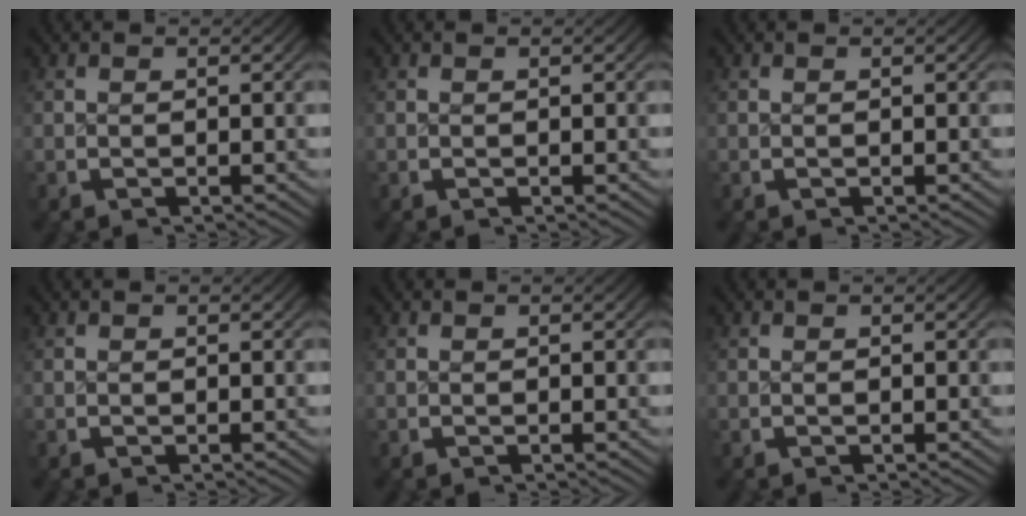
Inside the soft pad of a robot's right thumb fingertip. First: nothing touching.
{"total": 0.0}
{"total": 0.0}
{"total": 0.0}
{"total": 0.0}
{"total": 0.0}